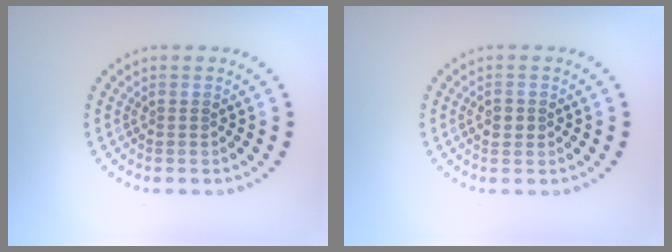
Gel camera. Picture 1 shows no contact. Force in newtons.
{"total": 1.8, "press": 1.7, "slide": 0.2}